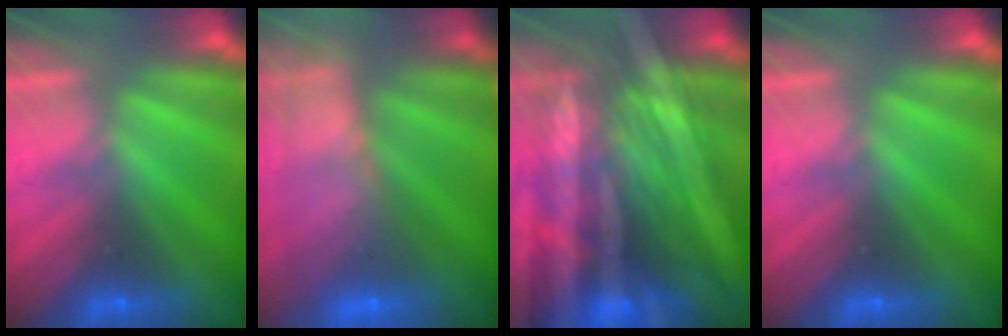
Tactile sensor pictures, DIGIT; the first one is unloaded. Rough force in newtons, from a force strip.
{"total": 6.6}
{"total": 7.4}
{"total": 0.0}